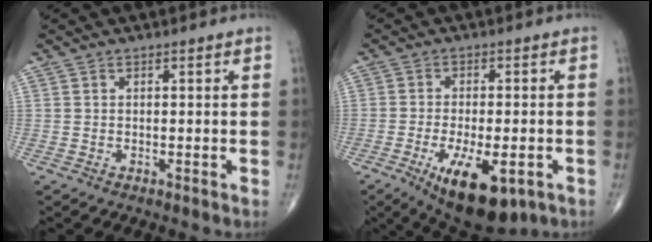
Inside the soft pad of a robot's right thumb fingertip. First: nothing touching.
{"total": 13.5, "force": [-5.7, 5.6, 10.9], "torque": [-0.169, -0.004, -0.076]}